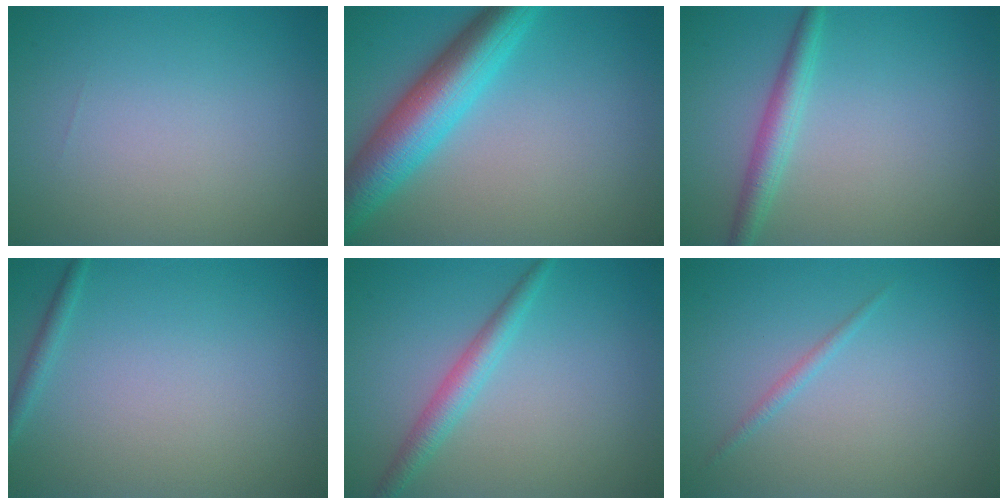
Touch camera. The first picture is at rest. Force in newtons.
{"total": 7.5, "press": 7.5, "slide": 0.3}
{"total": 2.5, "press": 2.5, "slide": 0.1}
{"total": 1.0, "press": 1.0, "slide": 0.0}
{"total": 2.5, "press": 2.5, "slide": 0.1}
{"total": 0.8, "press": 0.8, "slide": 0.1}